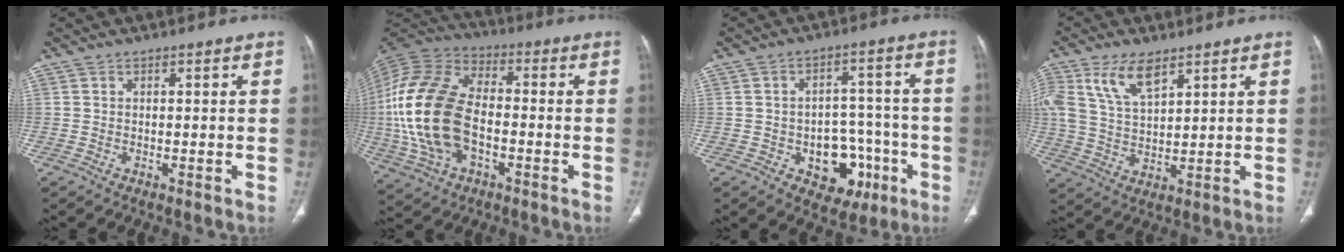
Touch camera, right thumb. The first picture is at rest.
{"total": 21.5, "force": [-3.0, 13.2, 16.7], "torque": [-0.355, 0.015, -0.056]}
{"total": 11.2, "force": [-4.2, 7.9, 6.8], "torque": [-0.046, 0.040, -0.047]}
{"total": 9.9, "force": [5.4, 4.6, 6.9], "torque": [-0.137, -0.012, 0.113]}